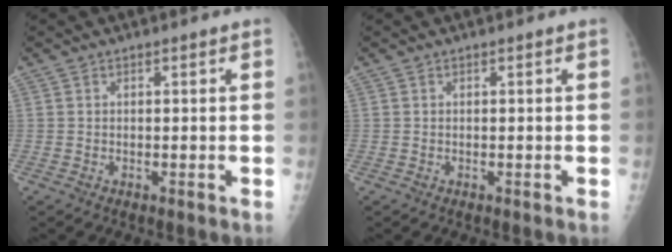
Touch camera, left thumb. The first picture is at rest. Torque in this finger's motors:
{"motor_torque": [0.00, 0.01, 0.00, 0.00, 0.00]}